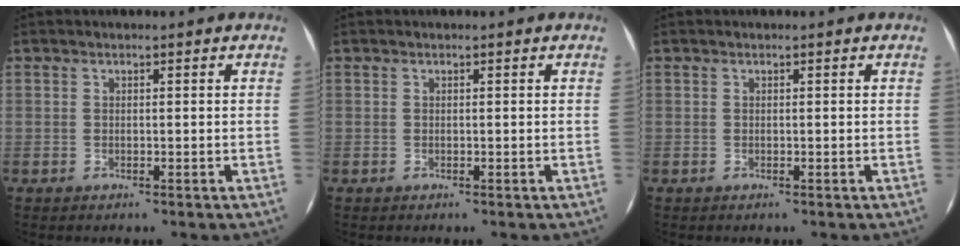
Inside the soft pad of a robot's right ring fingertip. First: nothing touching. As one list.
[{"total": 0.0}, {"total": 0.0}]